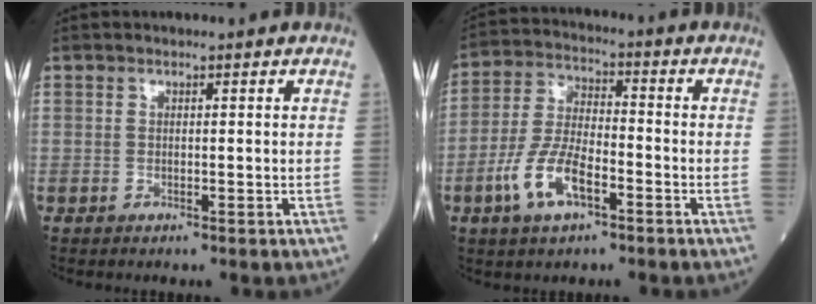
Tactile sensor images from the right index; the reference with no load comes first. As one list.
[{"total": 9.4, "force": [-4.2, 3.5, 7.6], "torque": [-0.166, 0.001, -0.082]}]